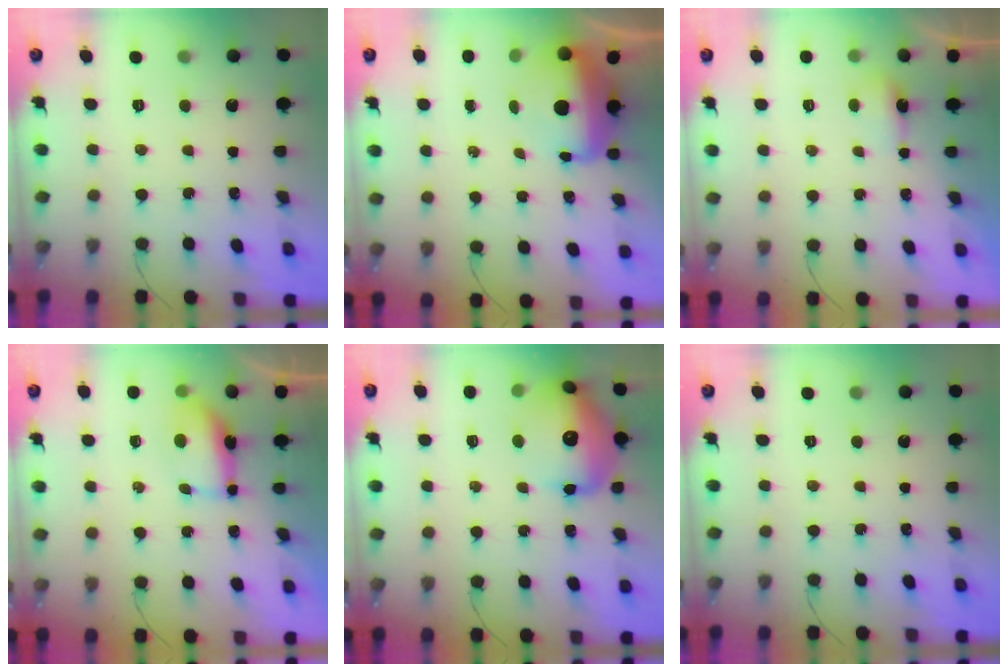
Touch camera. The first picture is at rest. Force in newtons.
{"total": 10.6, "press": 10.3, "slide": 2.6}
{"total": 7.9, "press": 3.5, "slide": 7.0}
{"total": 9.0, "press": 8.1, "slide": 3.9}
{"total": 18.4, "press": 18.2, "slide": 2.9}
{"total": 0.0}